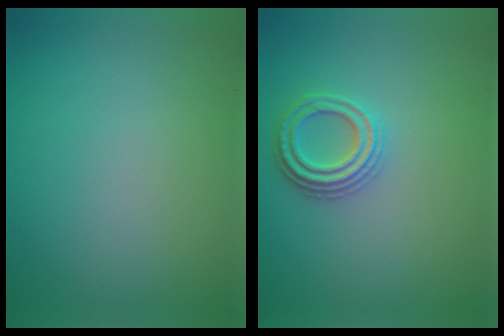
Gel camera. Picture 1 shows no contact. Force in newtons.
{"total": 2.7, "press": 2.6, "slide": 0.8}